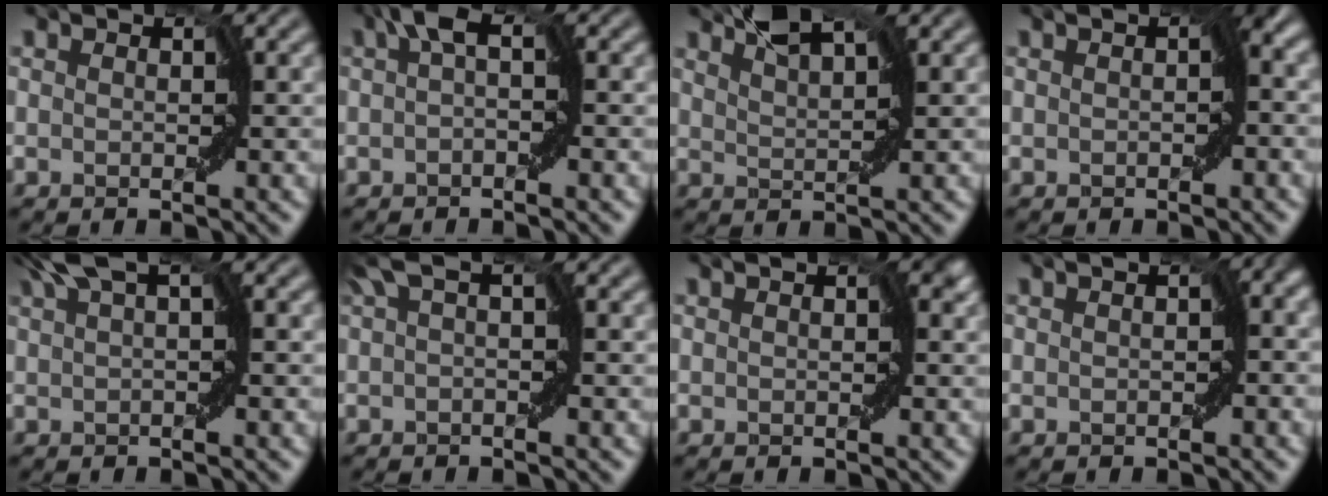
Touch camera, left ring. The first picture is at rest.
{"total": 2.5, "force": [0.4, 0.6, 2.4], "torque": [-0.042, 0.011, -0.002]}
{"total": 2.8, "force": [2.6, 0.2, 1.2], "torque": [-0.027, 0.004, 0.046]}
{"total": 2.7, "force": [-0.3, 1.1, 2.5], "torque": [-0.036, 0.005, -0.013]}
{"total": 2.8, "force": [1.5, 0.4, 2.3], "torque": [-0.043, 0.009, 0.021]}
{"total": 2.4, "force": [0.8, 0.5, 2.2], "torque": [-0.045, 0.007, 0.007]}
{"total": 1.3, "force": [0.3, 0.7, 1.1], "torque": [-0.013, -0.001, 0.001]}
{"total": 3.2, "force": [-0.5, 1.7, 2.6], "torque": [-0.027, 0.003, -0.011]}